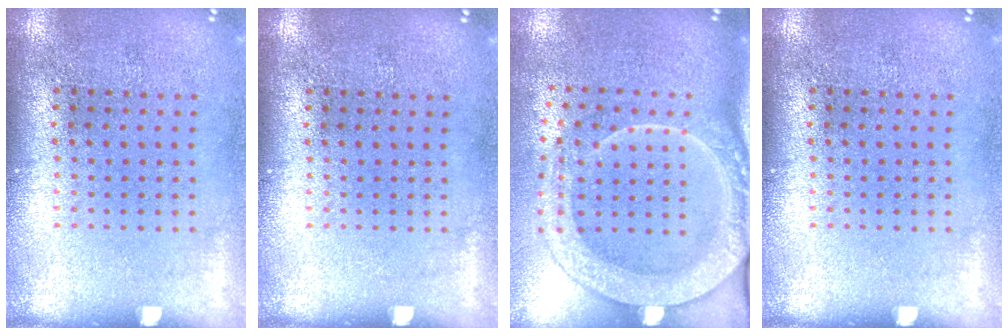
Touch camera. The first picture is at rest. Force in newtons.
{"total": 0.0}
{"total": 2.5, "press": 2.0, "slide": 1.6}
{"total": 0.0}